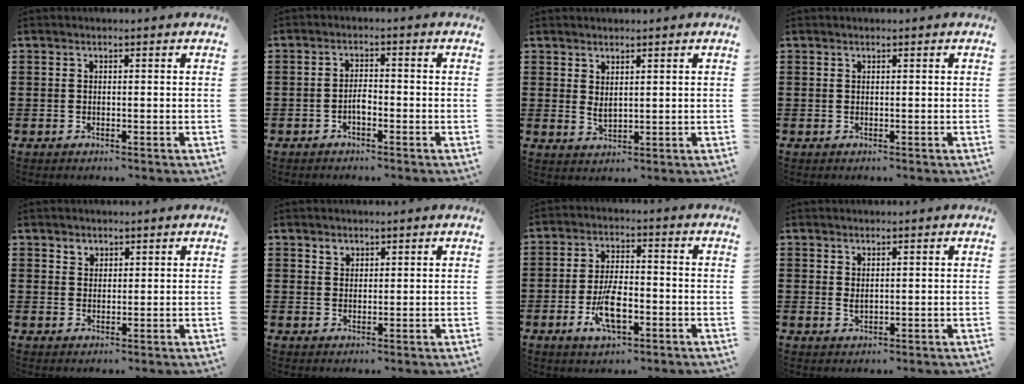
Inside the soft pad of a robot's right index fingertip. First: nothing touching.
{"total": 2.2, "force": [-1.0, 0.9, 1.8], "torque": [-0.036, 0.004, -0.019]}
{"total": 1.7, "force": [1.2, 0.7, 1.0], "torque": [-0.019, 0.000, 0.022]}
{"total": 0.0}
{"total": 1.8, "force": [1.4, 1.1, 0.0], "torque": [-0.005, 0.004, 0.027]}
{"total": 1.7, "force": [1.3, 1.0, 0.1], "torque": [-0.006, 0.003, 0.025]}
{"total": 7.6, "force": [-2.6, 3.2, 6.4], "torque": [-0.138, -0.005, -0.050]}
{"total": 1.2, "force": [0.8, 0.5, 0.7], "torque": [-0.016, 0.002, 0.013]}